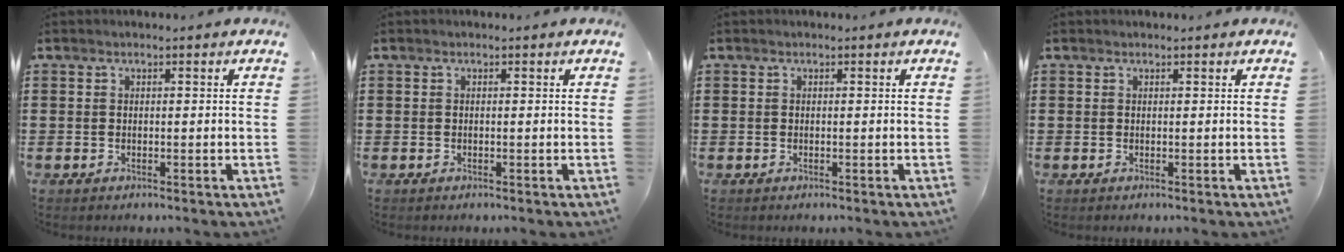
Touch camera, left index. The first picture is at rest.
{"total": 0.0}
{"total": 0.0}
{"total": 0.0}